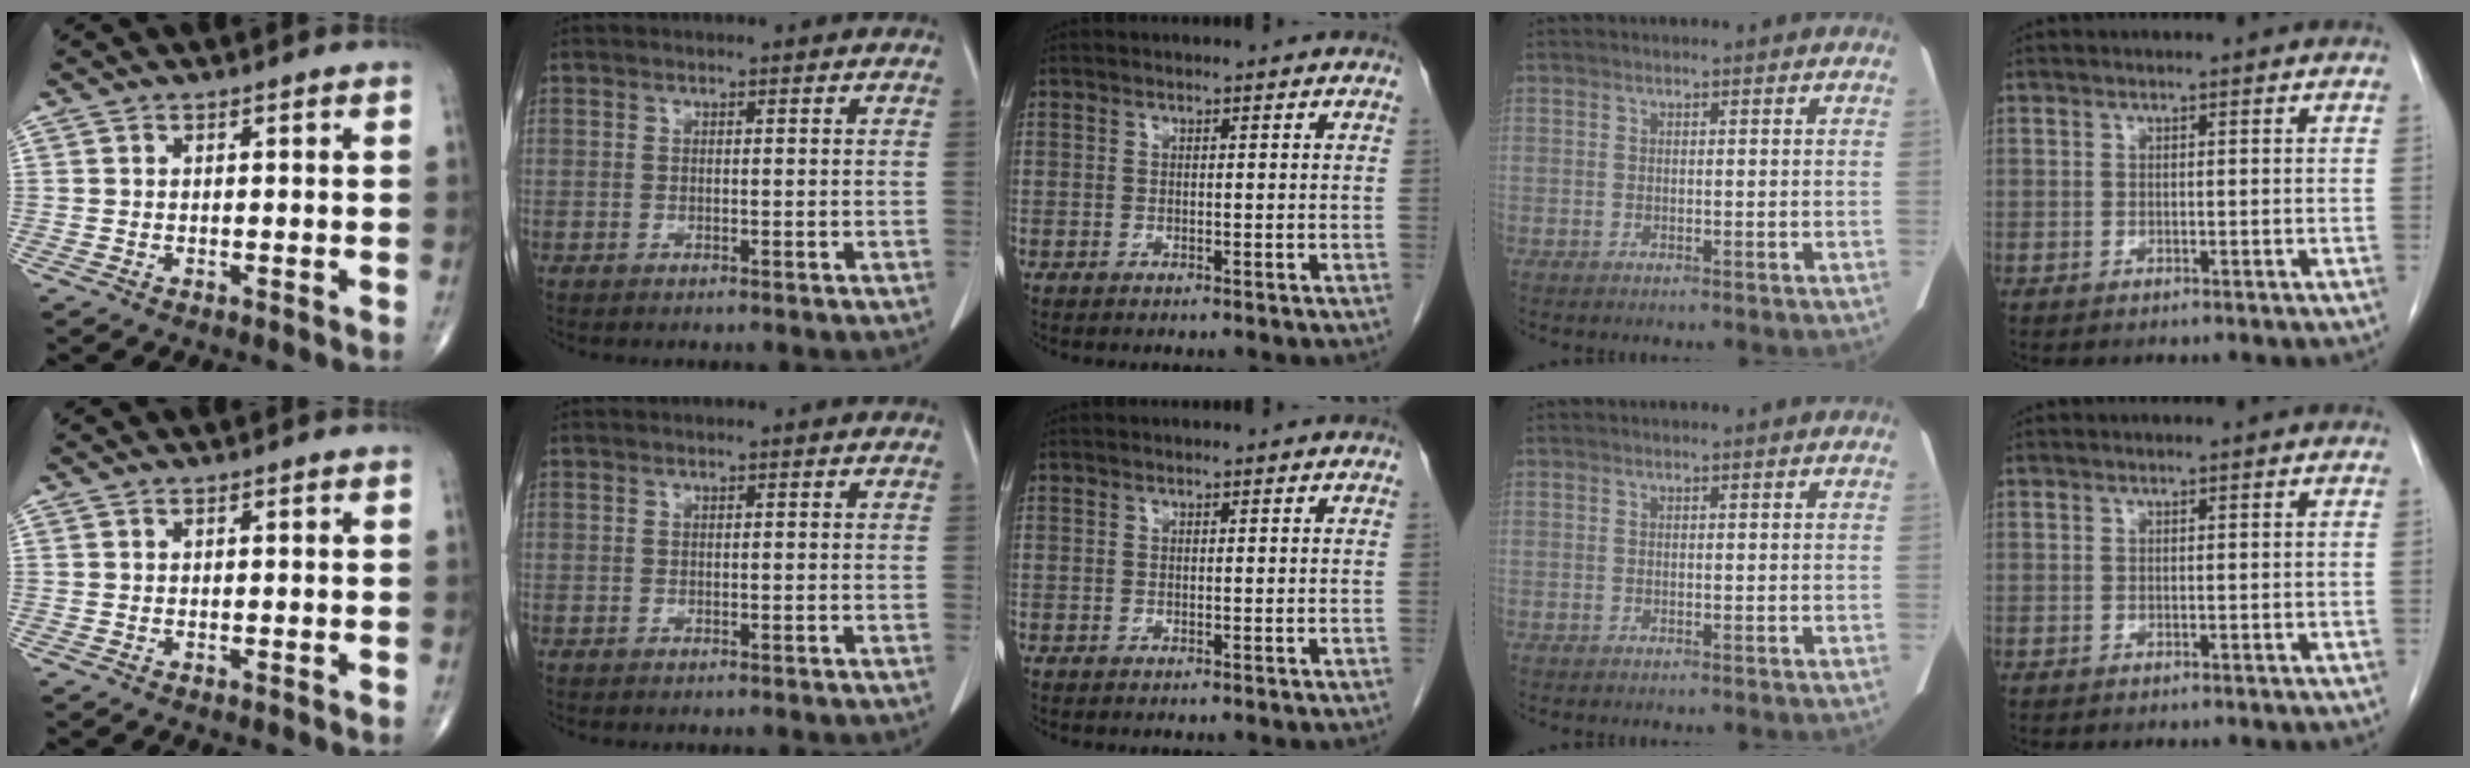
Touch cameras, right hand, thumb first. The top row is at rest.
{}